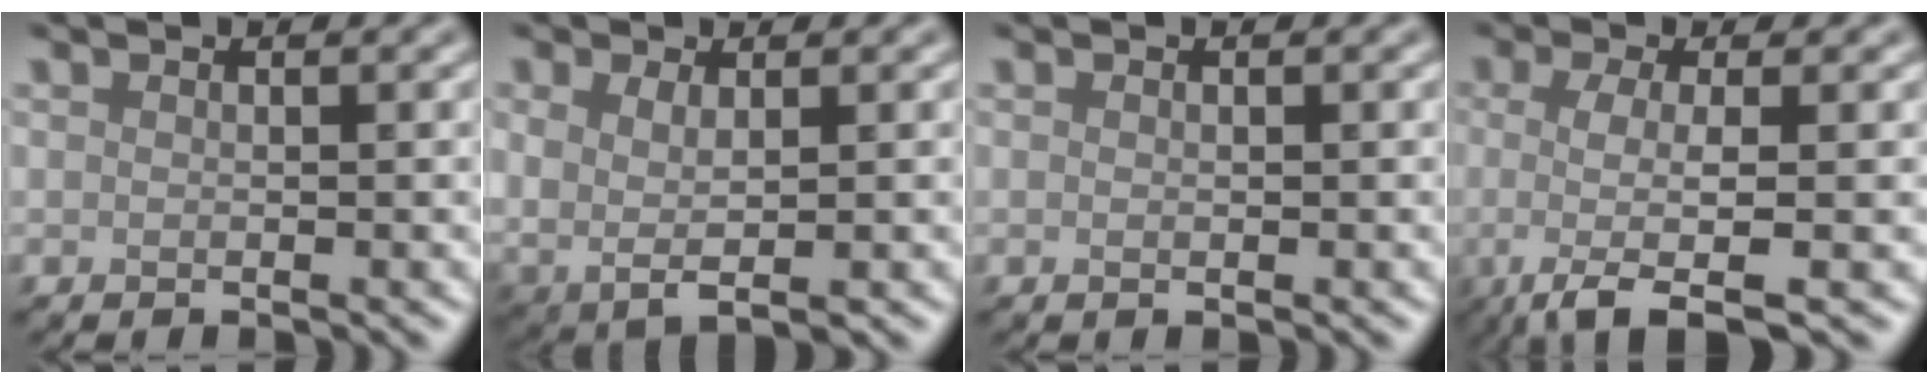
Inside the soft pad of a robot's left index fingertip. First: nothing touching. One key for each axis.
{"total": 2.6, "fx": 0.6, "fy": 1.2, "fz": 2.2, "tx": -0.048, "ty": -0.008, "tz": 0.016}
{"total": 0.0}
{"total": 4.7, "fx": -1.4, "fy": 1.1, "fz": 4.3, "tx": -0.071, "ty": -0.009, "tz": -0.039}